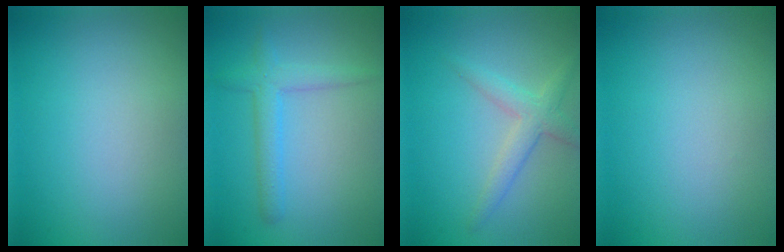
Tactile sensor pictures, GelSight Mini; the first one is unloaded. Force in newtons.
{"total": 2.7, "press": 2.7, "slide": 0.2}
{"total": 2.6, "press": 2.6, "slide": 0.2}
{"total": 0.0}